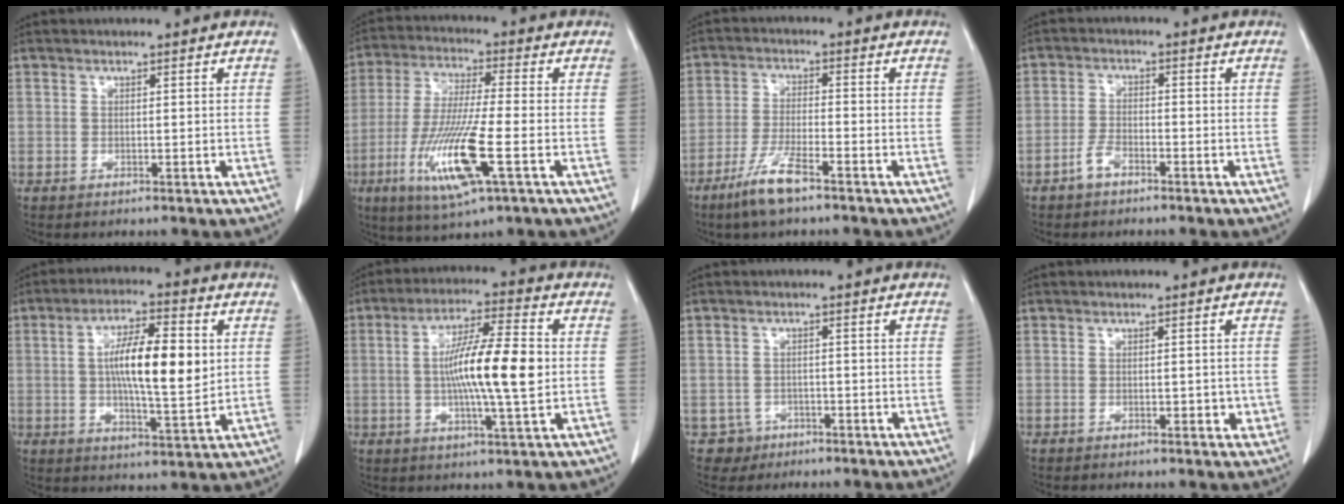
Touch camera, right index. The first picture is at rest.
{"total": 13.6, "force": [-4.7, 0.9, 12.8], "torque": [-0.266, -0.026, -0.084]}
{"total": 6.9, "force": [-4.7, 0.8, 5.0], "torque": [-0.108, -0.012, -0.089]}
{"total": 2.9, "force": [-2.1, 1.3, 1.5], "torque": [-0.030, 0.004, -0.039]}
{"total": 12.6, "force": [1.6, 2.9, 12.2], "torque": [-0.214, 0.005, 0.024]}
{"total": 13.0, "force": [0.0, 1.1, 12.9], "torque": [-0.229, 0.003, -0.004]}
{"total": 3.0, "force": [-1.5, 2.6, -0.4], "torque": [0.012, 0.014, -0.023]}
{"total": 2.2, "force": [-0.4, 1.2, 1.8], "torque": [-0.022, 0.001, 0.001]}